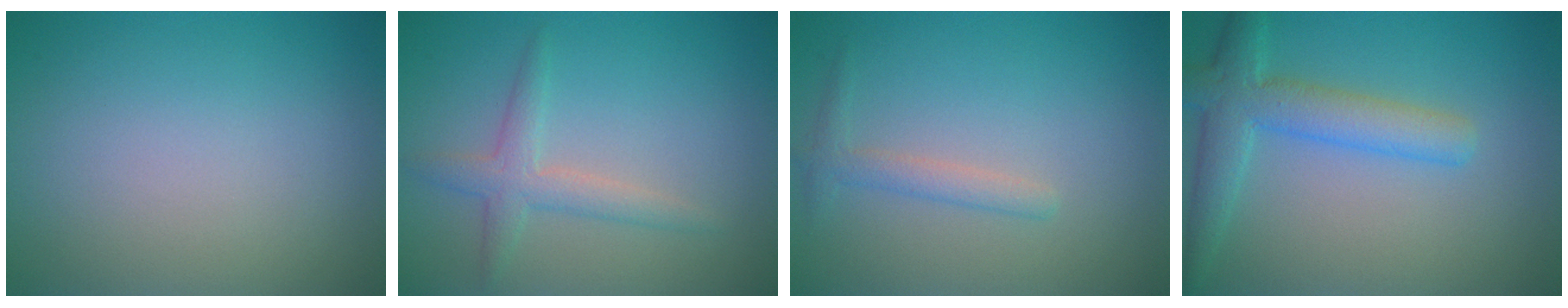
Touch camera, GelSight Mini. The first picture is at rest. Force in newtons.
{"total": 2.5, "press": 2.5, "slide": 0.1}
{"total": 1.6, "press": 1.6, "slide": 0.1}
{"total": 4.7, "press": 4.7, "slide": 0.2}